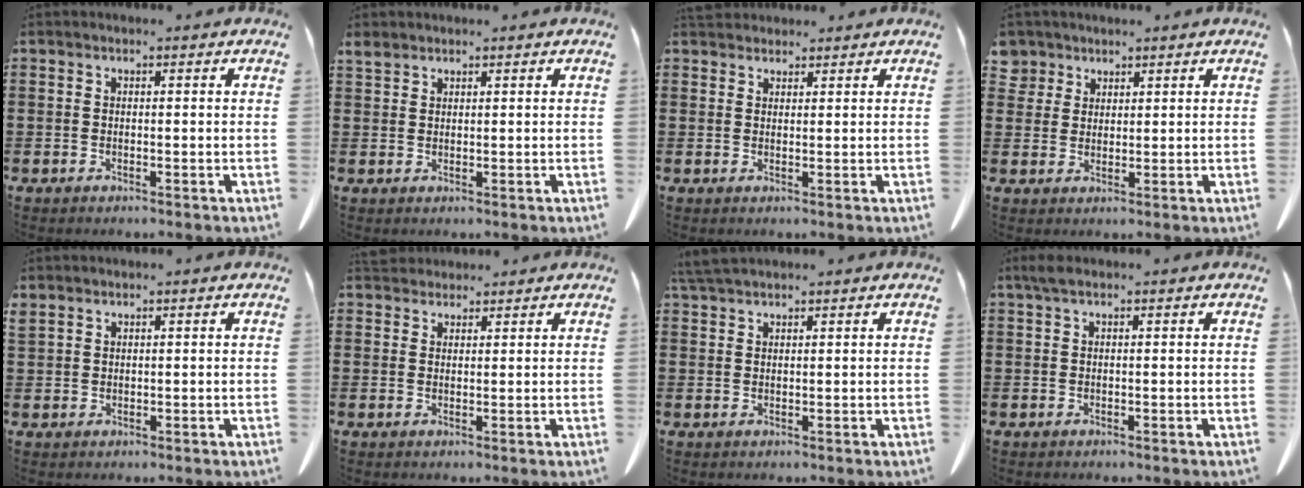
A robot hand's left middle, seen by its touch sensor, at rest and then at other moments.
{"total": 1.6, "force": [1.4, 0.5, 0.5], "torque": [-0.014, 0.002, 0.028]}
{"total": 2.4, "force": [2.2, 0.9, 0.5], "torque": [-0.015, 0.001, 0.044]}
{"total": 2.7, "force": [2.0, 1.7, 0.1], "torque": [-0.012, 0.007, 0.040]}
{"total": 1.1, "force": [1.1, 0.2, 0.1], "torque": [-0.005, -0.002, 0.022]}
{"total": 2.9, "force": [2.7, 0.9, 0.5], "torque": [-0.018, -0.001, 0.053]}
{"total": 2.9, "force": [2.6, 0.4, 1.3], "torque": [-0.033, 0.001, 0.050]}
{"total": 1.3, "force": [0.7, 0.3, 1.1], "torque": [-0.023, 0.003, 0.012]}